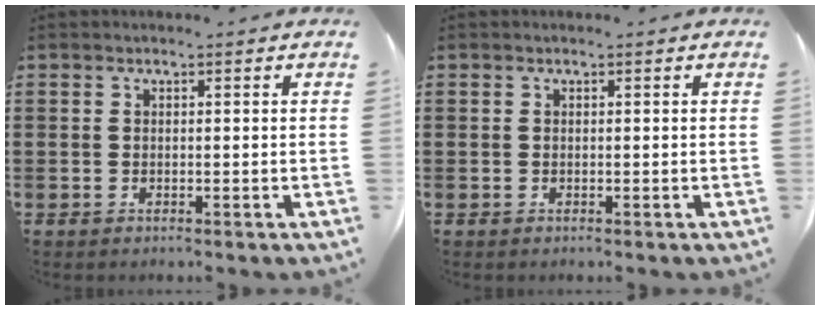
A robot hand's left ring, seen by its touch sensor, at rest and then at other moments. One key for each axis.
{"total": 0.0}